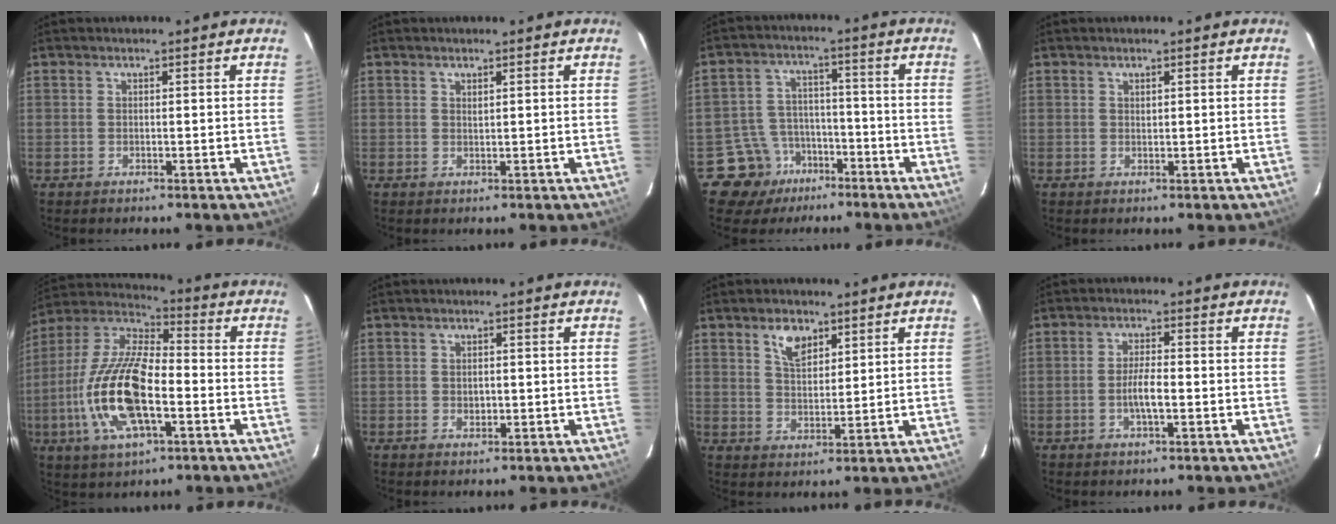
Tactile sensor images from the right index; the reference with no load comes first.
{"total": 0.7, "force": [0.5, 0.2, 0.5], "torque": [-0.008, 0.002, 0.009]}
{"total": 8.4, "force": [-5.4, 6.5, -0.1], "torque": [-0.017, 0.035, -0.082]}
{"total": 0.5, "force": [0.4, 0.3, 0.3], "torque": [-0.005, 0.002, 0.008]}
{"total": 18.2, "force": [-4.8, 6.9, 16.1], "torque": [-0.338, -0.006, -0.097]}
{"total": 1.3, "force": [-0.1, 1.0, 0.8], "torque": [-0.011, 0.002, 0.000]}
{"total": 5.4, "force": [3.4, 2.7, 3.3], "torque": [-0.057, 0.004, 0.064]}
{"total": 4.0, "force": [-1.2, 0.7, 3.8], "torque": [-0.074, 0.000, -0.021]}